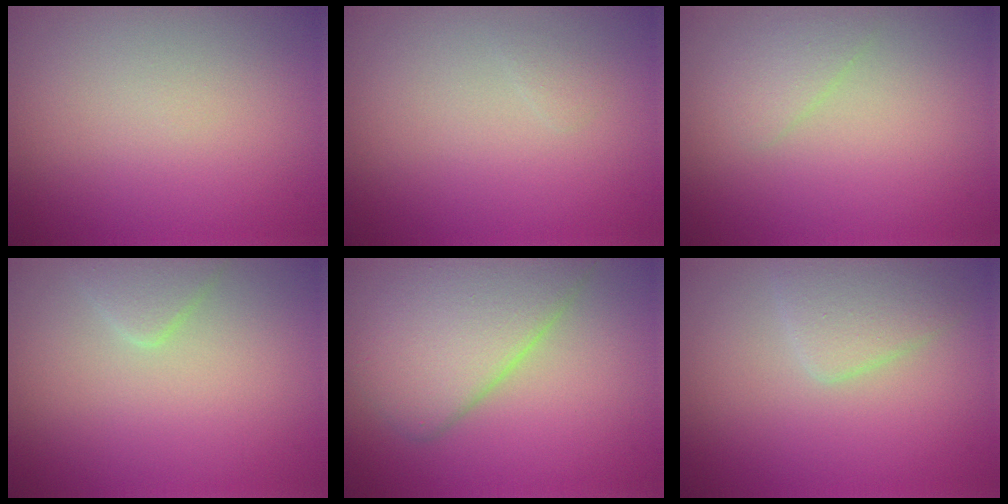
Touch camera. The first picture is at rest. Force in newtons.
{"total": 0.5, "press": 0.5, "slide": 0.0}
{"total": 1.2, "press": 1.2, "slide": 0.0}
{"total": 1.6, "press": 1.6, "slide": 0.1}
{"total": 6.4, "press": 6.4, "slide": 0.4}
{"total": 2.8, "press": 2.8, "slide": 0.1}